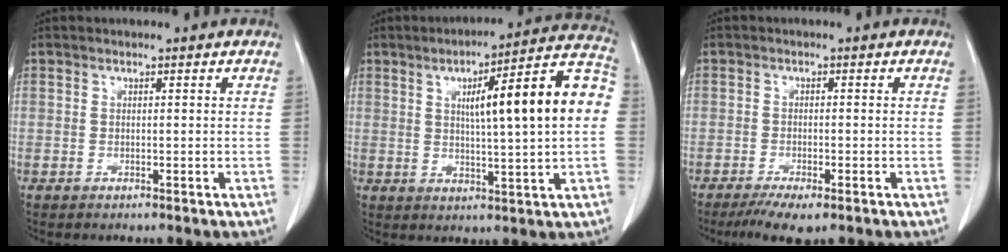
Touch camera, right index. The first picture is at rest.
{"total": 16.4, "force": [2.4, 1.1, 16.2], "torque": [-0.227, 0.032, 0.029]}
{"total": 5.5, "force": [-3.8, 1.0, 3.8], "torque": [-0.061, -0.013, -0.055]}